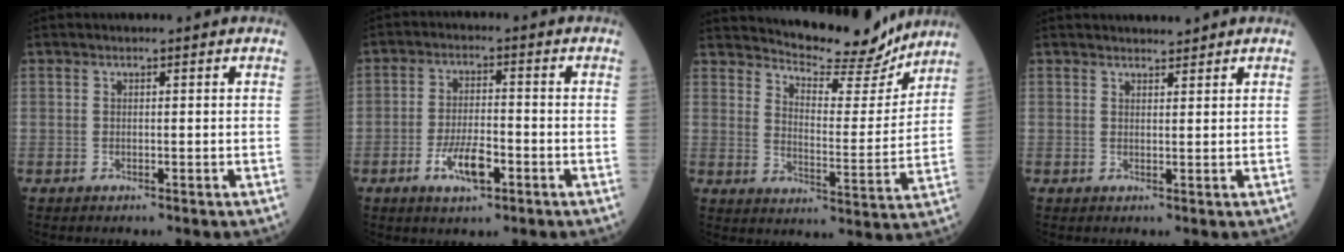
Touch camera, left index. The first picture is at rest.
{"total": 6.2, "force": [-2.9, 2.0, 5.1], "torque": [-0.104, -0.003, -0.051]}
{"total": 13.0, "force": [12.5, 2.0, 3.2], "torque": [-0.051, -0.025, 0.177]}
{"total": 2.6, "force": [2.5, 0.4, 0.5], "torque": [-0.008, 0.009, 0.039]}